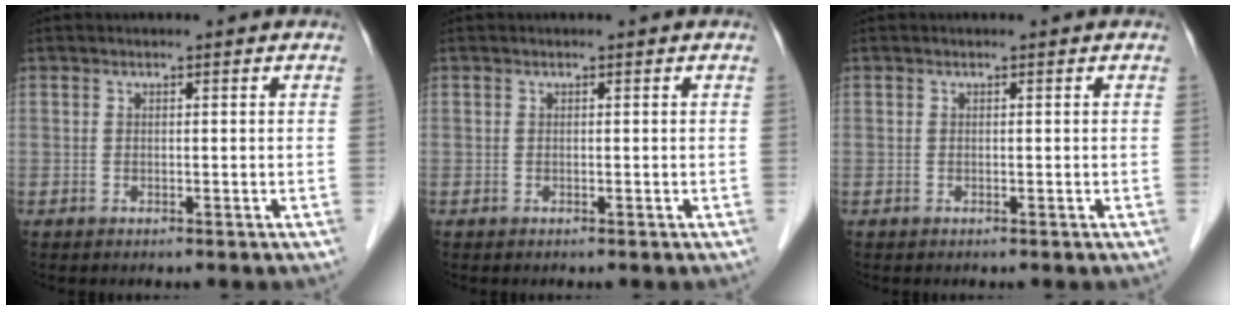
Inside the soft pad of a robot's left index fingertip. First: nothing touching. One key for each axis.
{"total": 0.0}
{"total": 0.0}